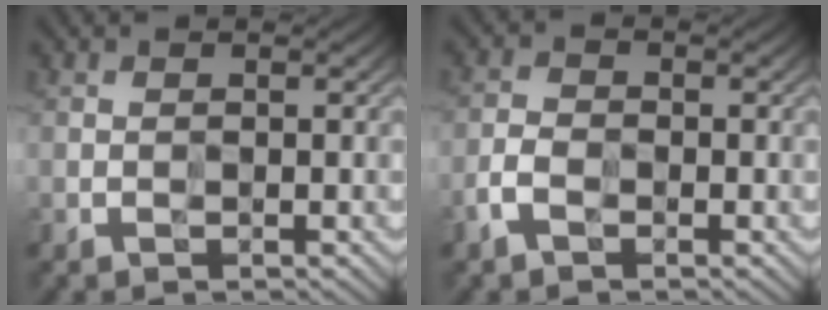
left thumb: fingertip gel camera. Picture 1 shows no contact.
{"total": 3.4, "force": [-2.2, 2.0, 1.6], "torque": [-0.034, -0.006, -0.050]}